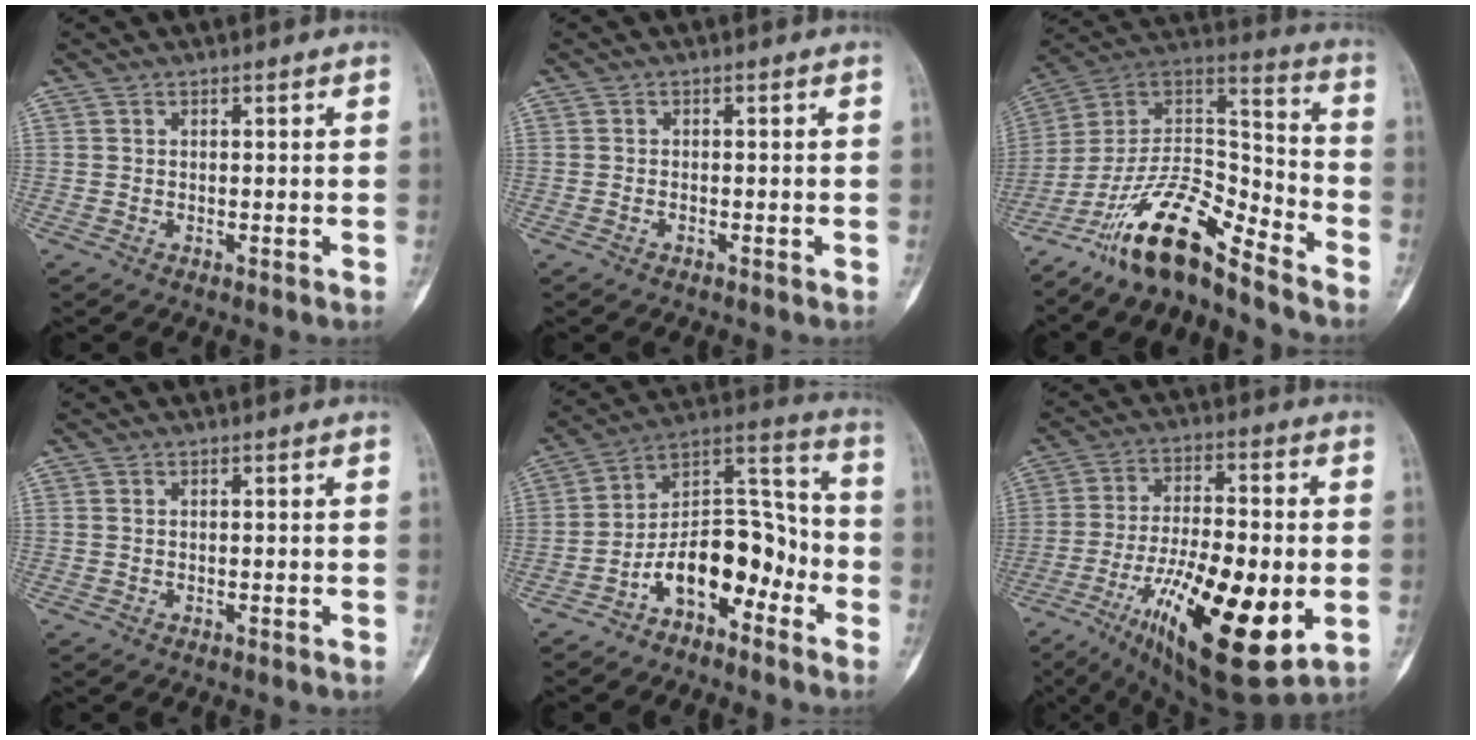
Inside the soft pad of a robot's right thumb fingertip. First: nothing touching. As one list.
[{"total": 0.0}, {"total": 16.6, "force": [-12.8, 4.5, 9.6], "torque": [-0.159, 0.108, -0.238]}, {"total": 0.0}, {"total": 13.9, "force": [-6.6, 7.5, 9.6], "torque": [-0.133, 0.093, -0.120]}, {"total": 24.6, "force": [-7.0, 8.5, 22.0], "torque": [-0.371, -0.010, -0.100]}]